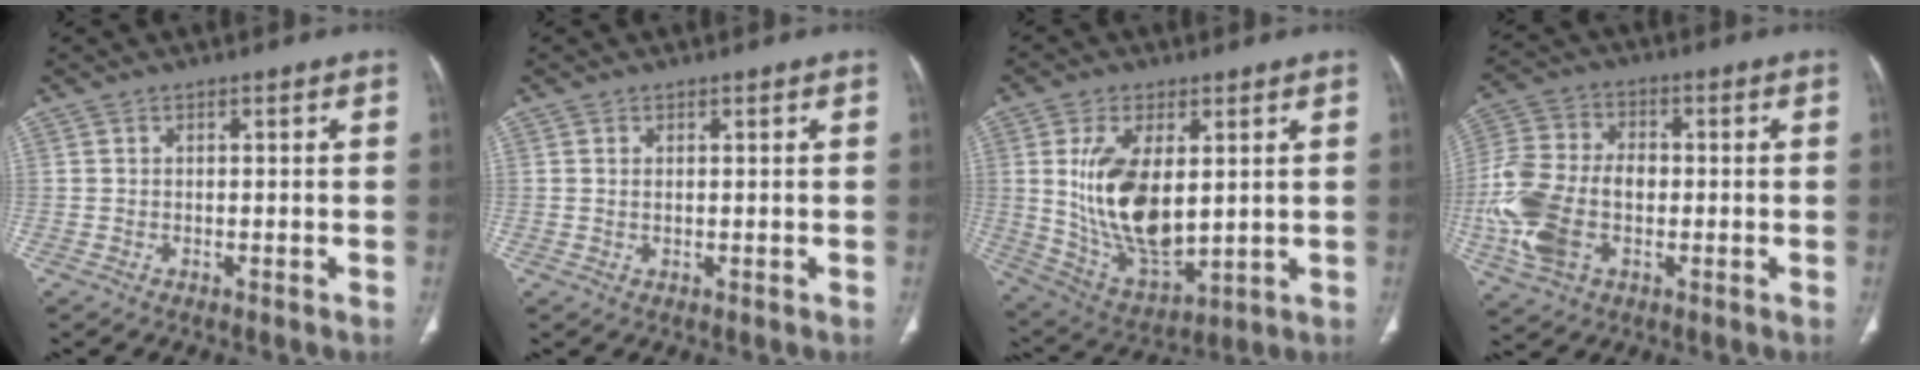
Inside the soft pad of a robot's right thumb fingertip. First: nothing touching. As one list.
[{"total": 0.9, "force": [0.3, 0.4, 0.7], "torque": [-0.016, -0.001, 0.008]}, {"total": 16.7, "force": [2.4, 8.6, 14.0], "torque": [-0.251, -0.023, 0.064]}, {"total": 16.1, "force": [-2.6, 10.5, 11.9], "torque": [-0.259, 0.017, -0.046]}]